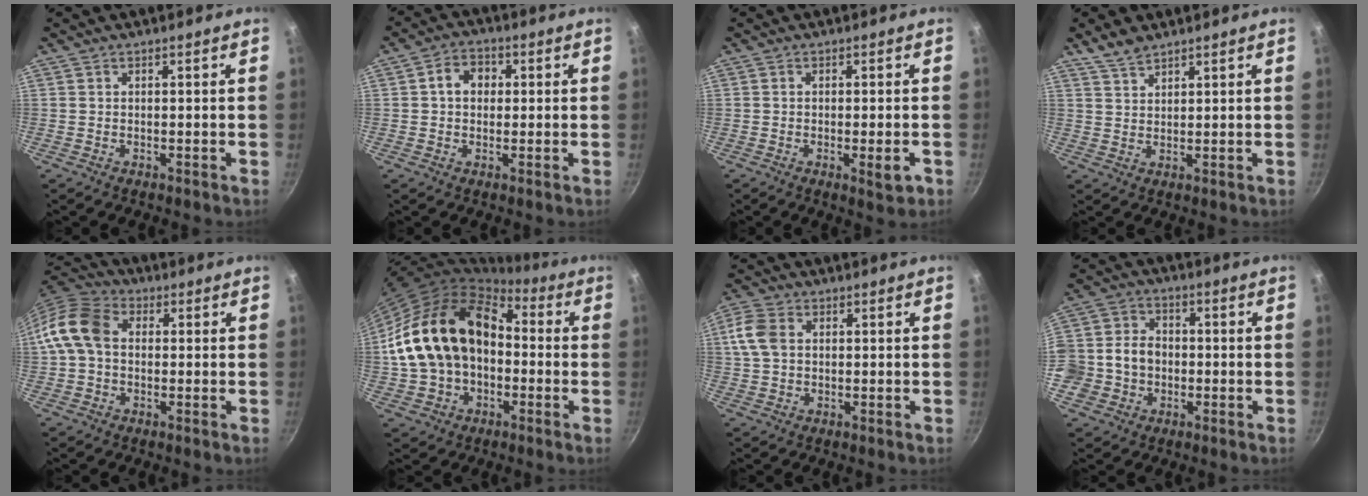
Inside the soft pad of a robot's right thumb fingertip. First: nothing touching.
{"total": 5.5, "force": [0.8, 4.4, 3.2], "torque": [-0.027, 0.012, 0.005]}
{"total": 3.9, "force": [-1.3, 0.9, 3.5], "torque": [-0.053, 0.000, -0.018]}
{"total": 3.9, "force": [3.3, 1.5, 1.5], "torque": [-0.024, -0.010, 0.066]}
{"total": 10.0, "force": [0.5, 7.5, 6.6], "torque": [-0.109, 0.026, -0.010]}
{"total": 20.8, "force": [-0.4, 15.0, 14.4], "torque": [-0.246, 0.055, -0.006]}
{"total": 6.5, "force": [1.1, 4.8, 4.3], "torque": [-0.086, 0.006, 0.011]}
{"total": 11.6, "force": [-1.9, 10.1, 5.6], "torque": [-0.093, 0.031, -0.042]}